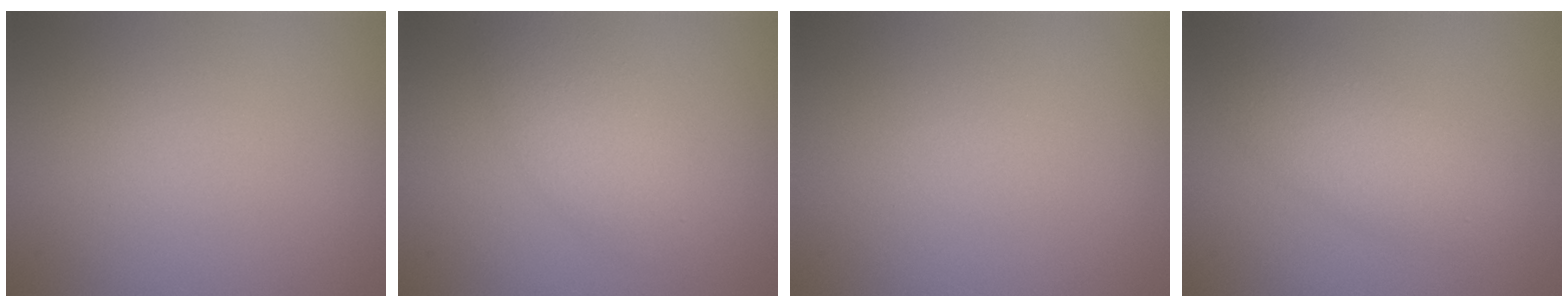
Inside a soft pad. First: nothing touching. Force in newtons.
{"total": 3.4, "press": 3.4, "slide": 0.0}
{"total": 0.0}
{"total": 3.9, "press": 3.9, "slide": 0.1}